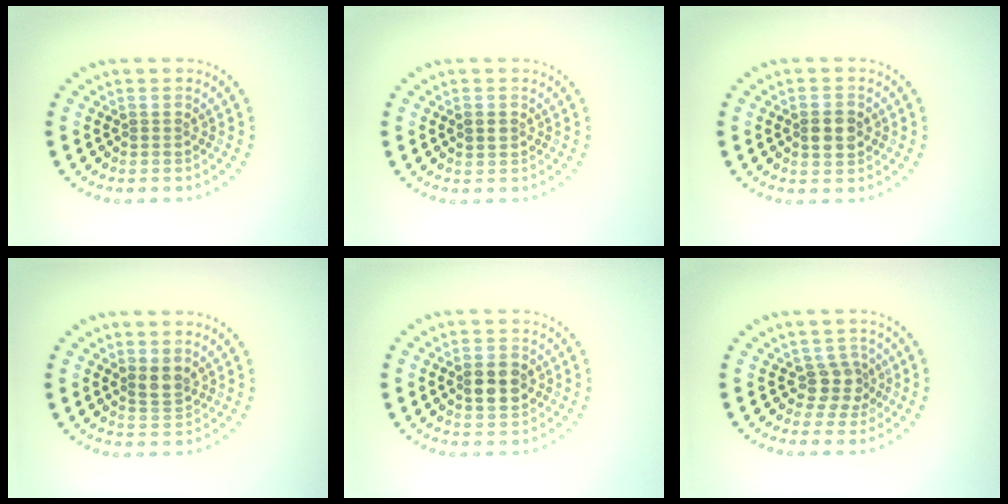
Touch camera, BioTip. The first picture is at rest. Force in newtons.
{"total": 1.1, "press": 1.1, "slide": 0.2}
{"total": 2.9, "press": 2.9, "slide": 0.1}
{"total": 2.0, "press": 1.7, "slide": 1.0}
{"total": 3.6, "press": 3.6, "slide": 0.1}
{"total": 2.4, "press": 1.9, "slide": 1.5}